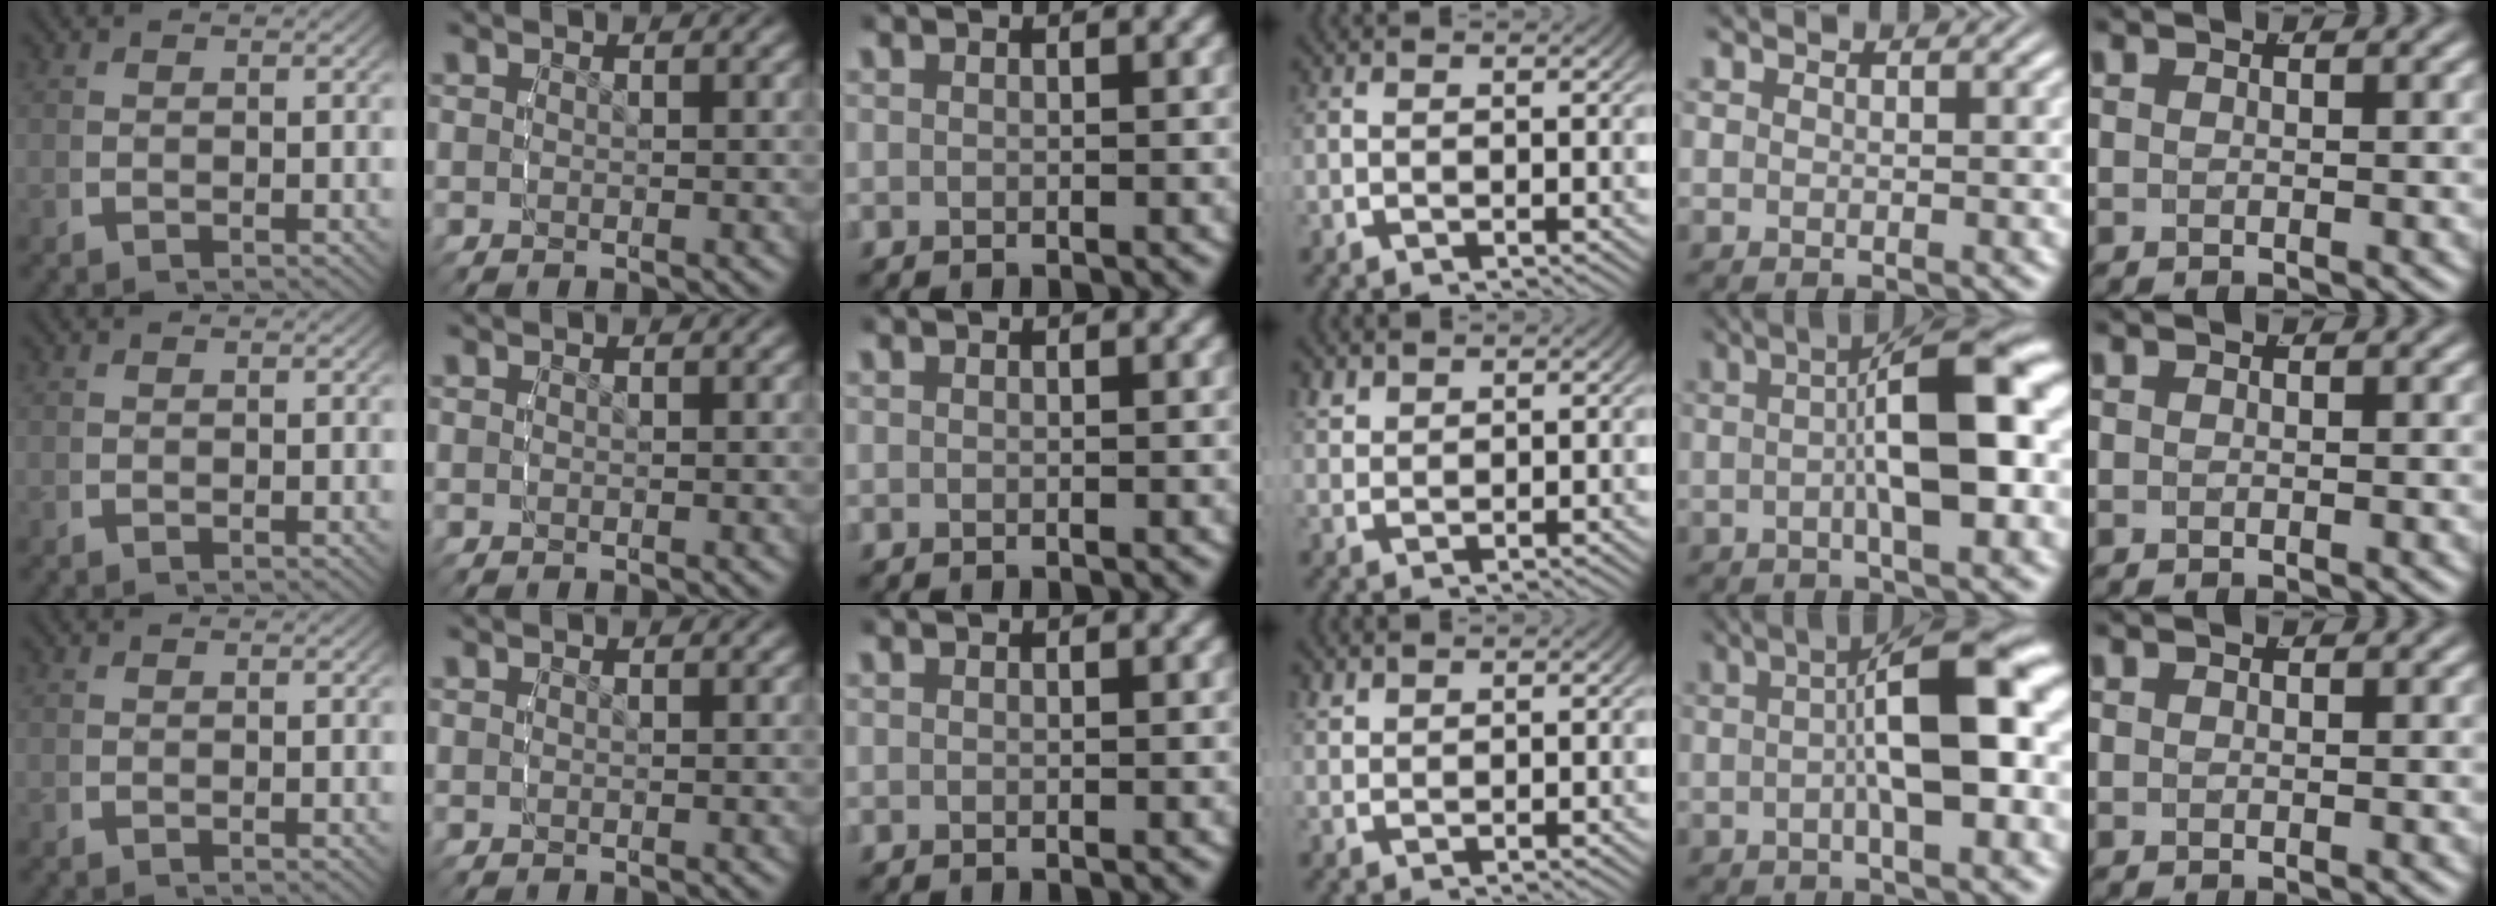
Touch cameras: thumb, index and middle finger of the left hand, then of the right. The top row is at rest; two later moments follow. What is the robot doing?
{"motion": "lift_and_place", "object": "markers"}